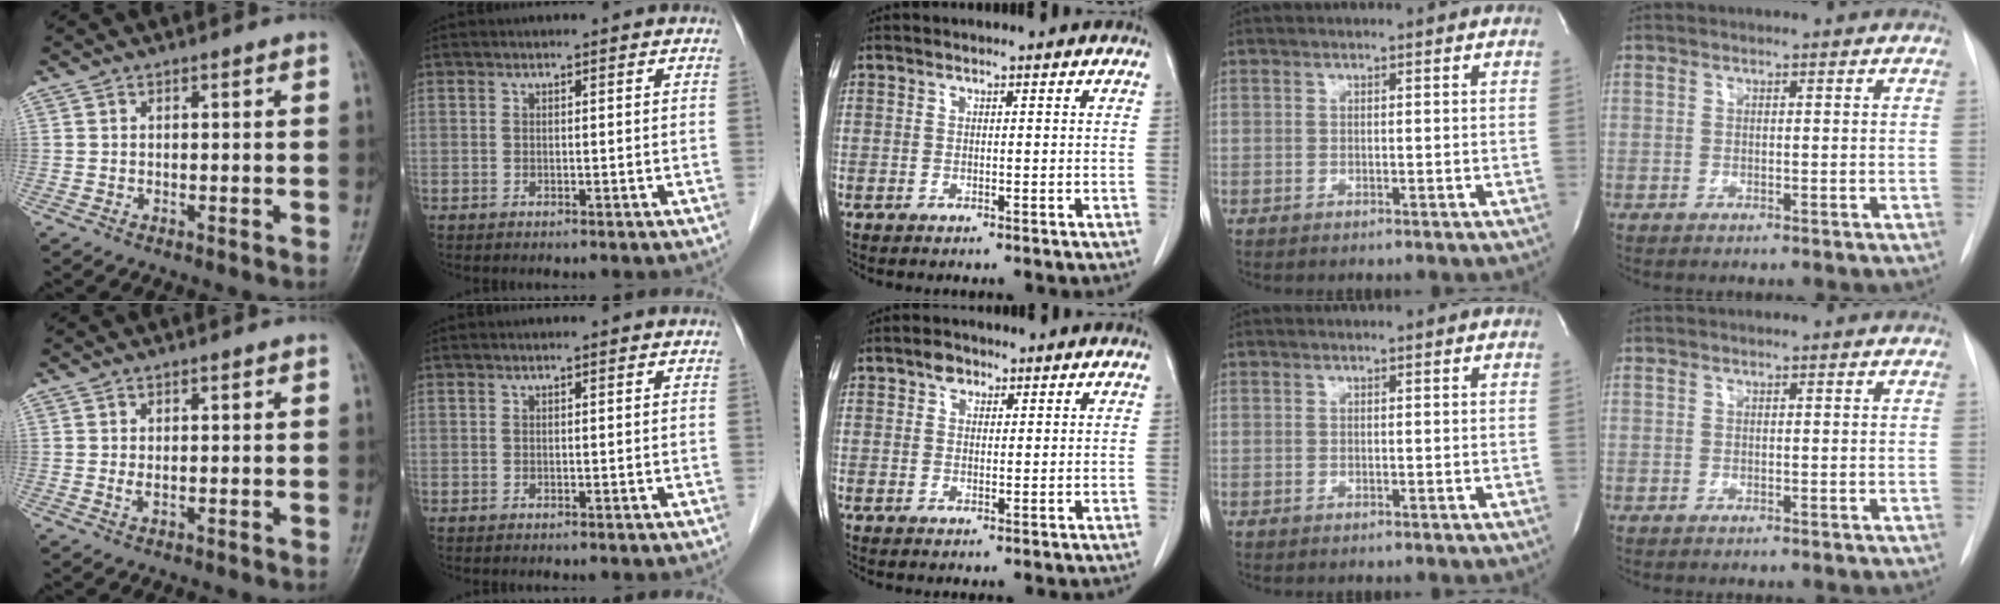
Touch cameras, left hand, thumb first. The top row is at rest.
{"thumb": {"total": 1.1, "force": [0.2, 0.5, 1.0], "torque": [-0.021, 0.000, 0.007]}, "index": {"total": 0.5, "force": [0.5, 0.0, 0.2], "torque": [-0.005, 0.006, 0.007]}, "middle": {"total": 2.3, "force": [1.4, 1.6, 1.0], "torque": [-0.016, 0.007, 0.021]}}